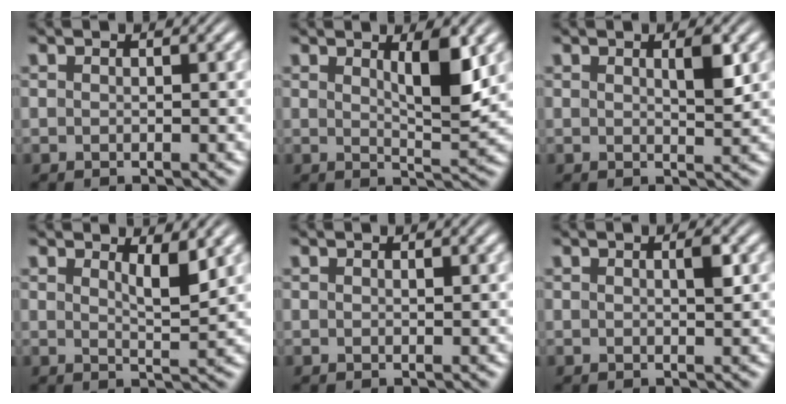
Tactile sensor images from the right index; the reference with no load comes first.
{"total": 3.7, "force": [1.5, 0.4, 3.3], "torque": [-0.052, -0.018, 0.031]}
{"total": 1.8, "force": [0.7, 0.1, 1.6], "torque": [-0.020, -0.007, 0.012]}
{"total": 2.4, "force": [1.5, 0.1, 1.8], "torque": [-0.025, -0.019, 0.029]}
{"total": 0.0}
{"total": 1.1, "force": [0.3, 0.0, 1.1], "torque": [-0.014, -0.002, 0.004]}